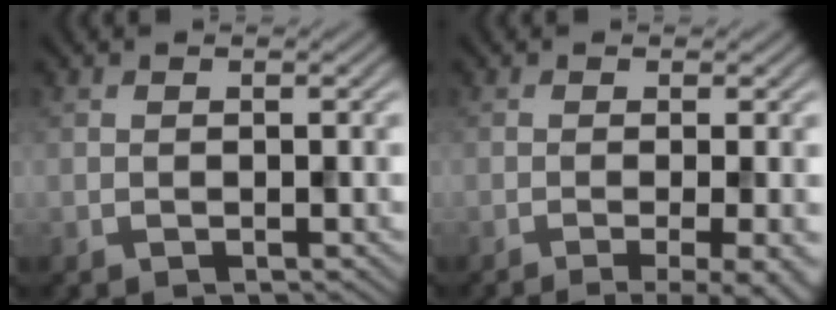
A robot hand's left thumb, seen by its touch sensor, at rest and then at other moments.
{"total": 6.0, "force": [-2.2, 1.4, 5.4], "torque": [-0.070, -0.005, -0.032]}